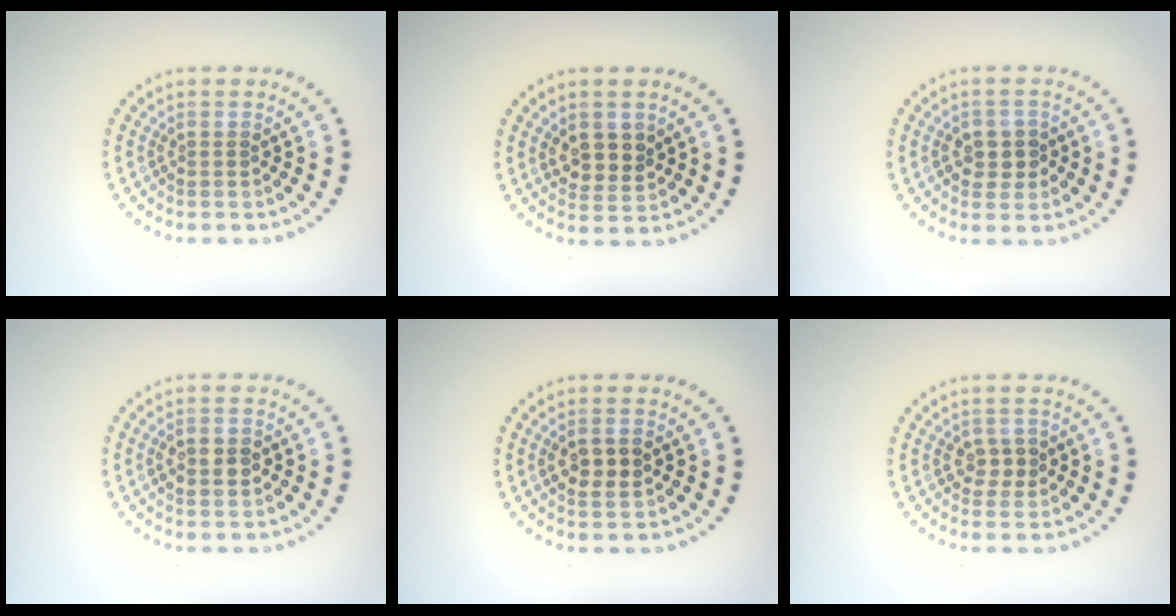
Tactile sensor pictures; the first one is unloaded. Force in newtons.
{"total": 2.7, "press": 2.5, "slide": 1.0}
{"total": 2.6, "press": 2.5, "slide": 0.3}
{"total": 2.9, "press": 2.9, "slide": 0.2}
{"total": 2.5, "press": 2.5, "slide": 0.5}
{"total": 1.8, "press": 1.7, "slide": 0.5}